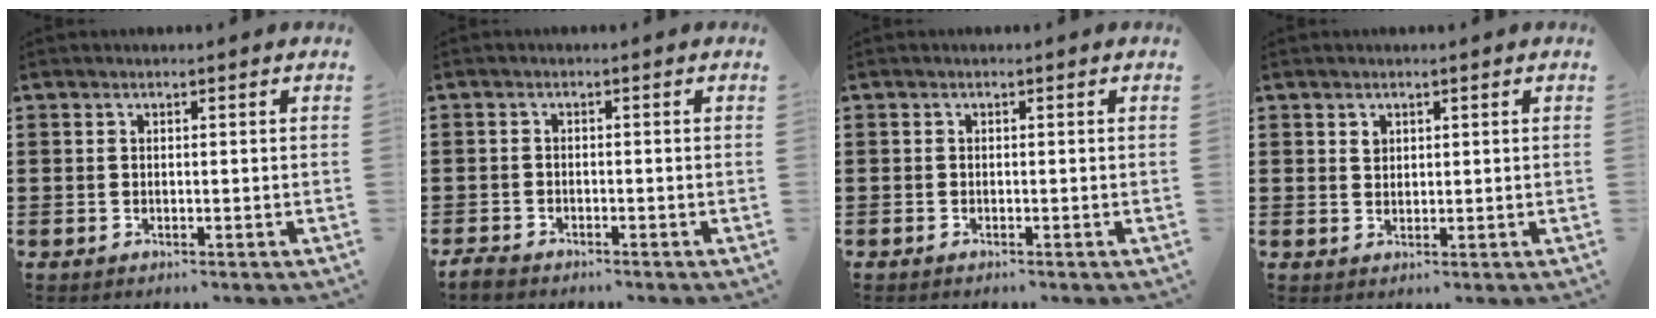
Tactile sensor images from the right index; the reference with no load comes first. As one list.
[{"total": 1.7, "force": [-1.6, 0.5, 0.2], "torque": [-0.016, 0.001, -0.037]}, {"total": 0.5, "force": [-0.5, 0.1, 0.0], "torque": [-0.002, -0.001, -0.010]}, {"total": 1.4, "force": [0.8, 1.0, 0.5], "torque": [-0.012, 0.002, 0.016]}]